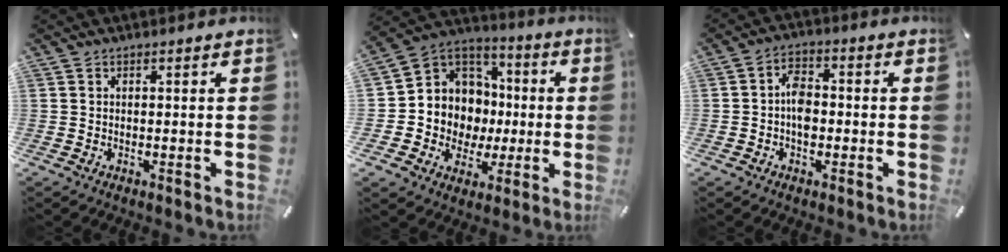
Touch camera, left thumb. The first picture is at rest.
{"total": 10.9, "force": [-0.2, 10.8, 0.8], "torque": [-0.026, -0.027, 0.014]}
{"total": 5.4, "force": [-1.0, 3.5, 4.0], "torque": [-0.076, 0.011, -0.018]}